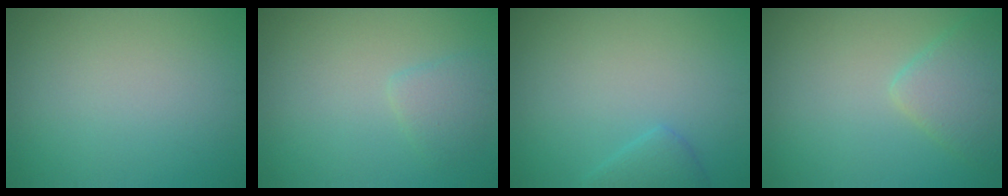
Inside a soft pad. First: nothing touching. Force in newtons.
{"total": 1.7, "press": 1.7, "slide": 0.2}
{"total": 1.7, "press": 1.7, "slide": 0.1}
{"total": 3.5, "press": 3.5, "slide": 0.2}